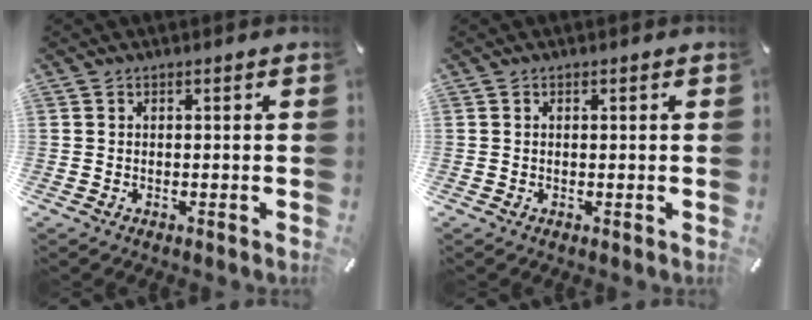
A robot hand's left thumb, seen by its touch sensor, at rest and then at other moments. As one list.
[{"total": 0.5, "force": [0.1, 0.1, 0.5], "torque": [-0.010, 0.000, 0.002]}]